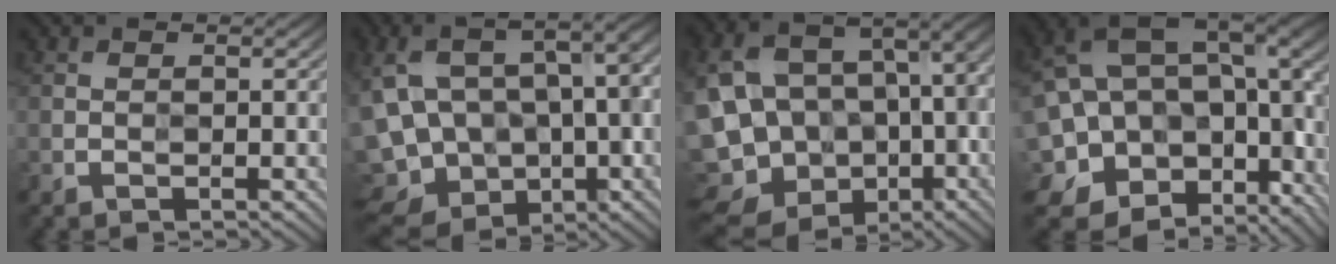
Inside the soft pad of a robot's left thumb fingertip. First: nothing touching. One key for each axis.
{"total": 18.1, "fx": -3.1, "fy": 11.2, "fz": 13.8, "tx": -0.285, "ty": -0.034, "tz": -0.002}
{"total": 18.9, "fx": -4.9, "fy": 13.8, "fz": 11.9, "tx": -0.270, "ty": -0.035, "tz": -0.050}
{"total": 17.6, "fx": -0.3, "fy": 11.5, "fz": 13.3, "tx": -0.263, "ty": -0.037, "tz": 0.062}